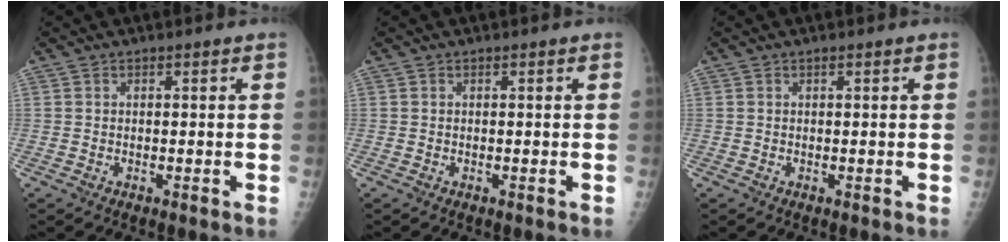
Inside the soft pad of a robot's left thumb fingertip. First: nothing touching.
{"total": 0.0}
{"total": 0.0}